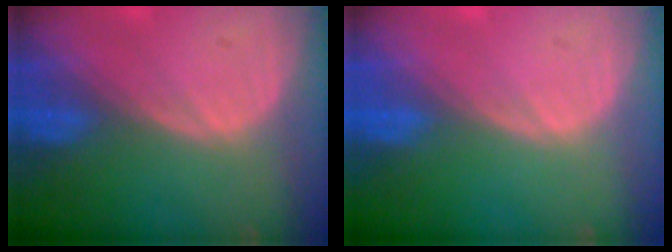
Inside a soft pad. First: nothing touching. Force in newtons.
{"total": 0.0}